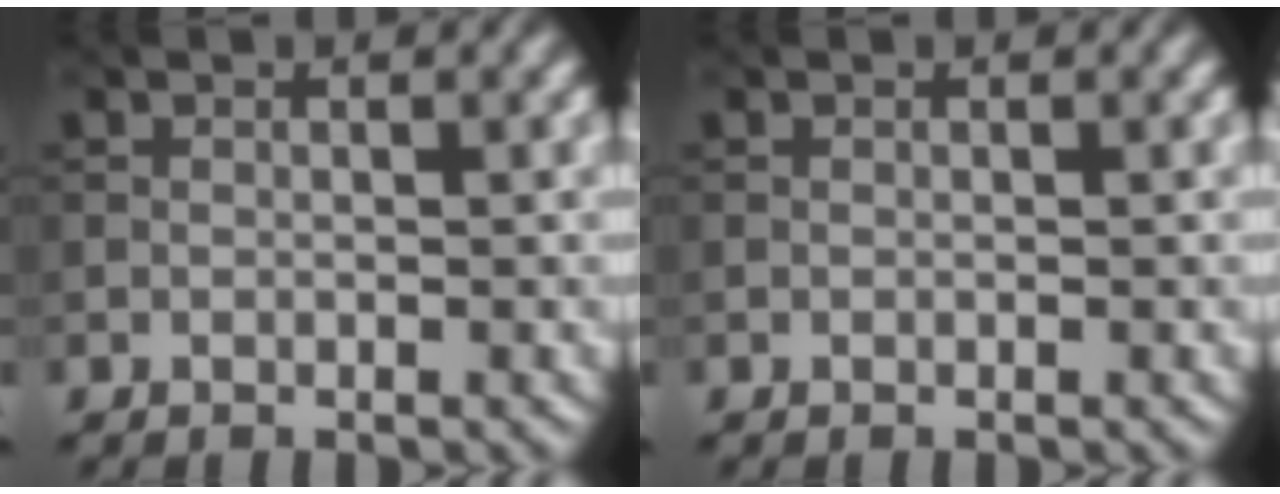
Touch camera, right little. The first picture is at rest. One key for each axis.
{"total": 0.0}